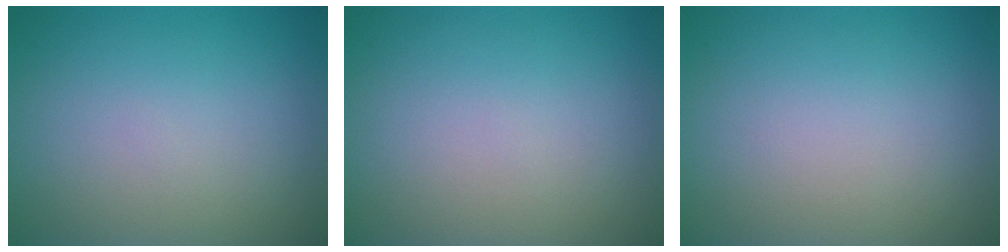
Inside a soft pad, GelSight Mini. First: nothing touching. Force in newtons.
{"total": 0.0}
{"total": 0.0}